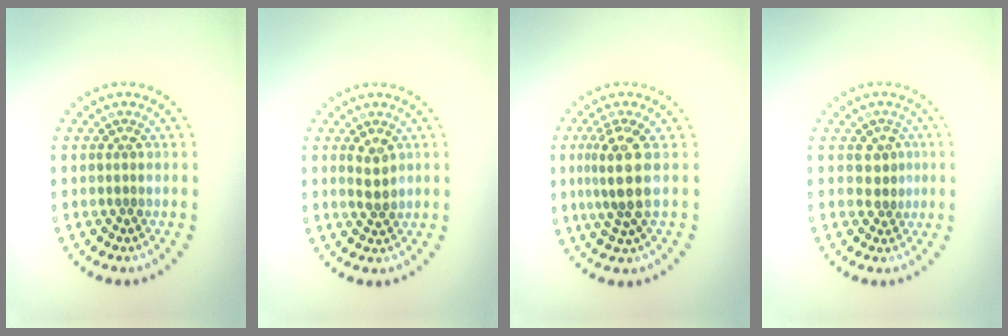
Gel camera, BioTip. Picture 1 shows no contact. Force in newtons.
{"total": 1.9, "press": 1.8, "slide": 0.5}
{"total": 3.6, "press": 2.7, "slide": 2.3}
{"total": 1.7, "press": 1.5, "slide": 0.9}